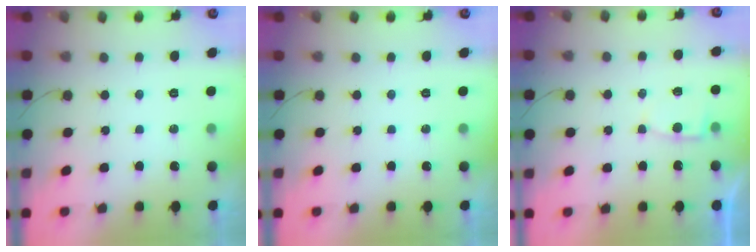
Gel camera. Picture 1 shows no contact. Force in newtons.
{"total": 0.0}
{"total": 3.5, "press": 3.5, "slide": 0.3}